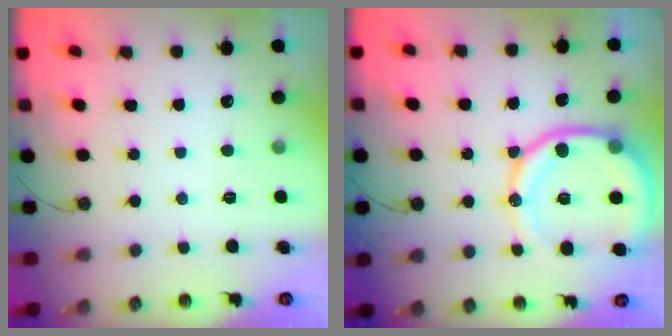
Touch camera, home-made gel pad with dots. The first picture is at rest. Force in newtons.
{"total": 16.6, "press": 16.5, "slide": 1.8}